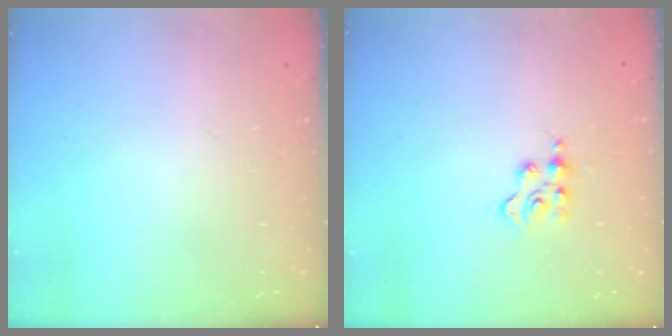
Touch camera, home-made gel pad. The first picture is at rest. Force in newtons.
{"total": 2.4, "press": 2.4, "slide": 0.3}